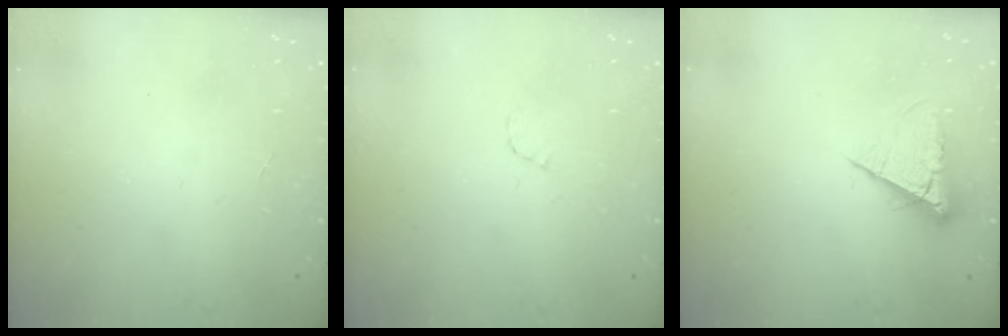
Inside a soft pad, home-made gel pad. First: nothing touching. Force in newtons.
{"total": 3.6, "press": 3.6, "slide": 0.3}
{"total": 8.6, "press": 8.5, "slide": 0.4}